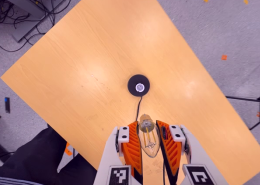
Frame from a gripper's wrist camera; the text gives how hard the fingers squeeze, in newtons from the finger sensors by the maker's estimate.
{"total": 22.9, "left": 24.8, "right": 21.1}